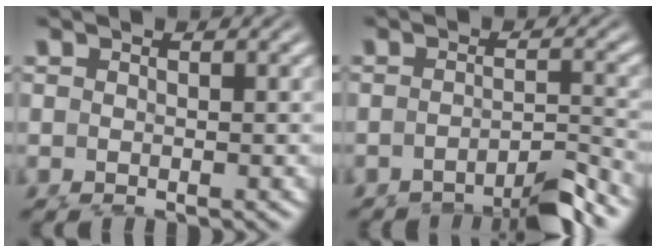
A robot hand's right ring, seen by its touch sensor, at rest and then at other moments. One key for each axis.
{"total": 4.7, "fx": -4.1, "fy": 0.6, "fz": 2.2, "tx": -0.015, "ty": -0.004, "tz": -0.063}